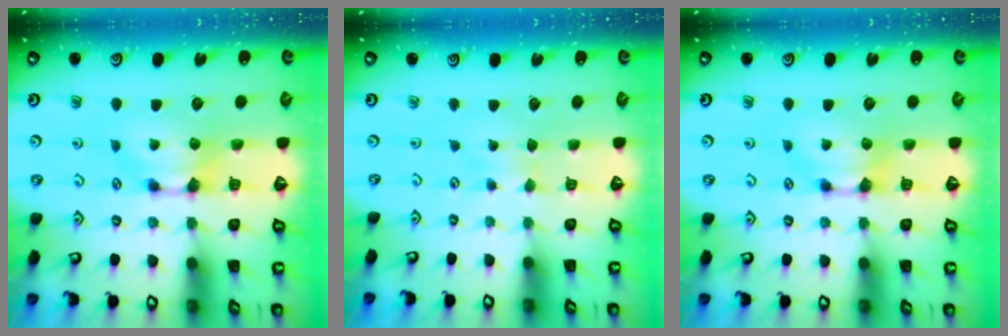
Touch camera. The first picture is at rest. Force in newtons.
{"total": 2.5, "press": 2.5, "slide": 0.5}
{"total": 0.0}